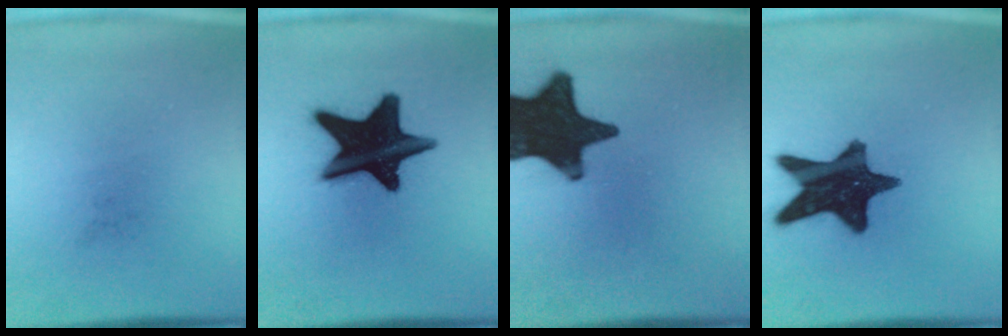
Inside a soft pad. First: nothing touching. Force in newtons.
{"total": 19.2}
{"total": 19.0}
{"total": 15.6}